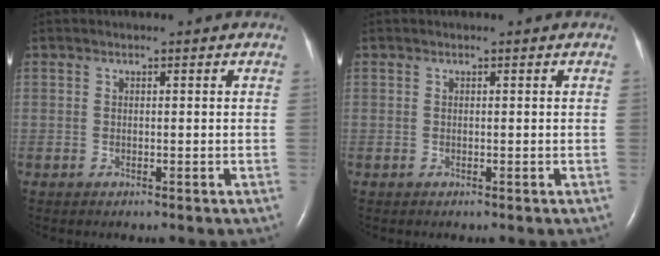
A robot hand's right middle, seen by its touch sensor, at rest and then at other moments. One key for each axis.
{"total": 0.0}